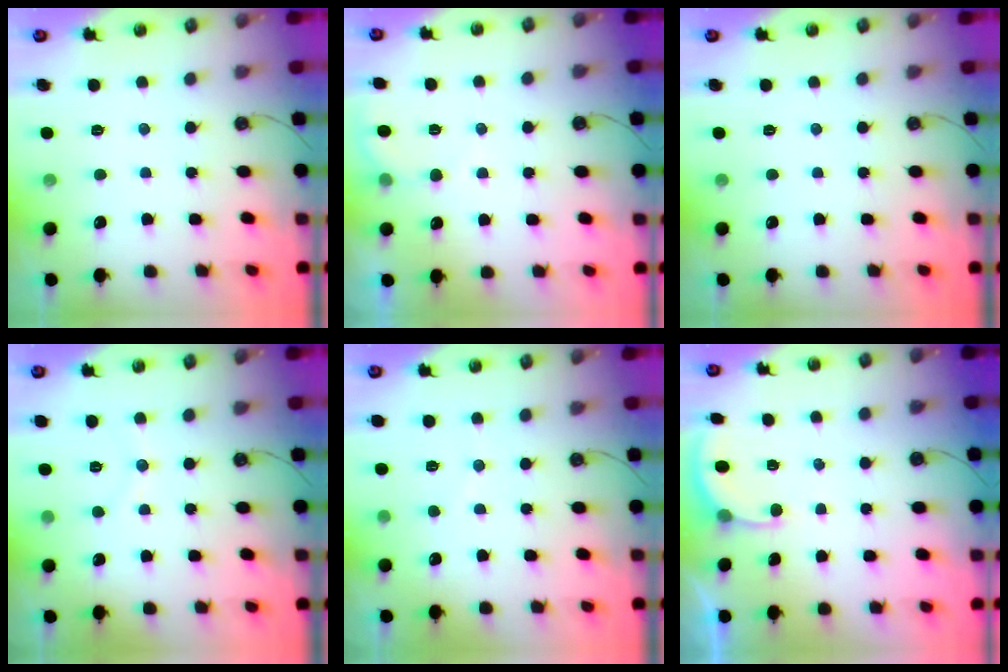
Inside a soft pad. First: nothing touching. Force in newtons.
{"total": 5.2, "press": 5.1, "slide": 1.0}
{"total": 0.0}
{"total": 4.3, "press": 4.3, "slide": 0.4}
{"total": 3.2, "press": 3.2, "slide": 0.3}
{"total": 4.0, "press": 4.0, "slide": 0.3}